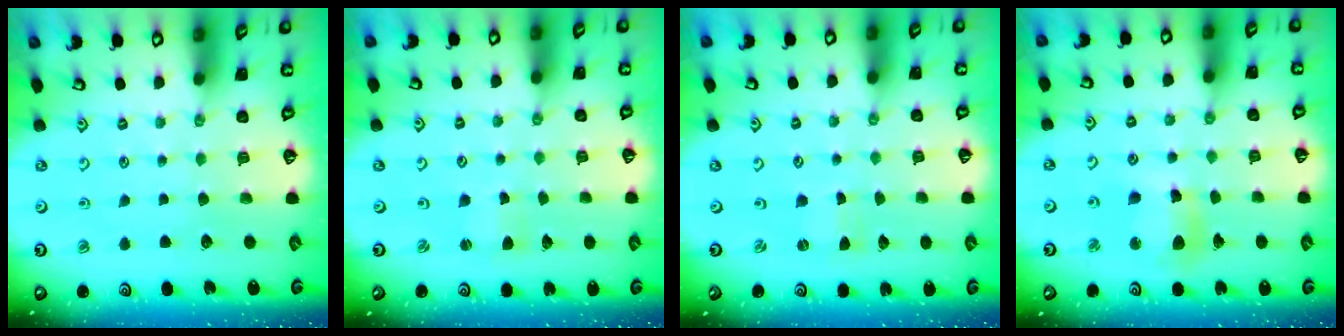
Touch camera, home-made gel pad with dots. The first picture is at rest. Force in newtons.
{"total": 2.4, "press": 2.4, "slide": 0.3}
{"total": 0.0}
{"total": 11.1, "press": 11.0, "slide": 1.5}